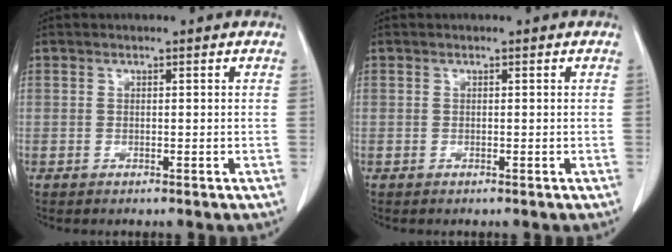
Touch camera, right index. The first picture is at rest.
{"total": 0.0}